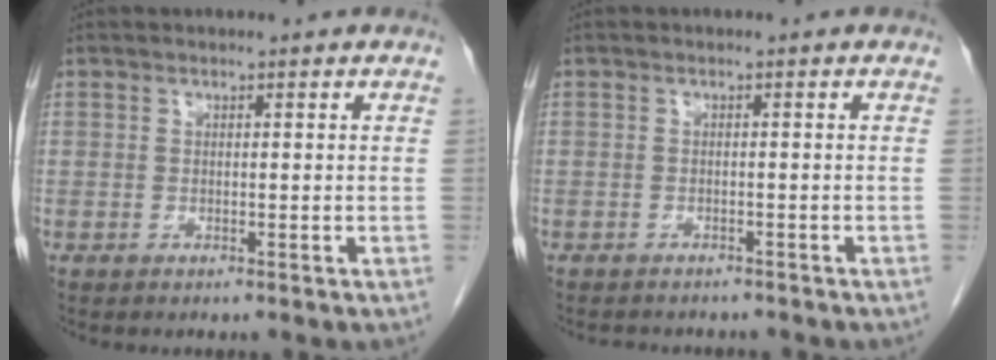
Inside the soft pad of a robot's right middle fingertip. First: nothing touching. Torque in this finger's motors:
{"motor_torque": [0.04, -0.03, 0.00, 0.00]}